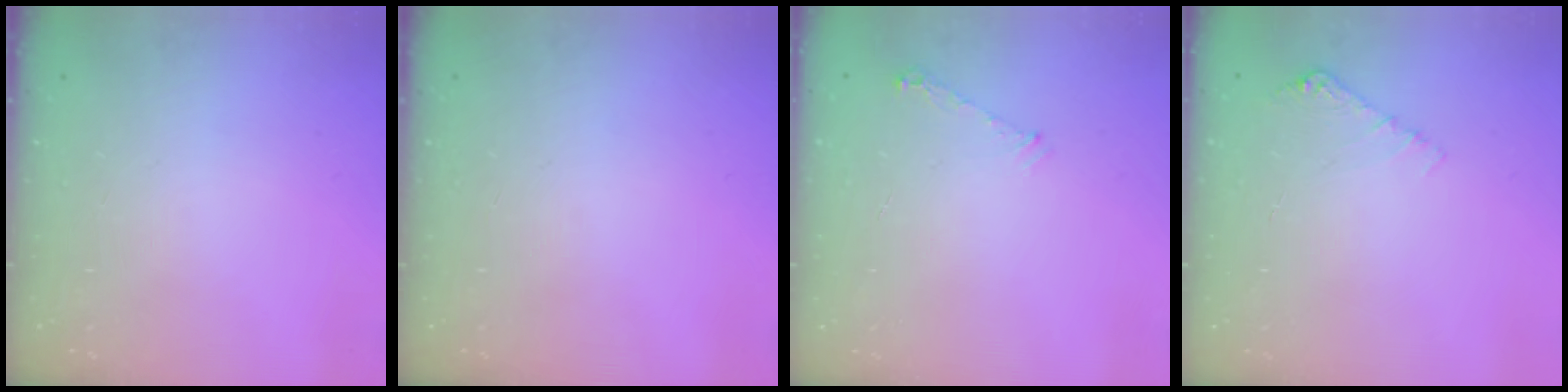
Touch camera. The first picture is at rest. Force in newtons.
{"total": 0.0}
{"total": 4.9, "press": 4.9, "slide": 0.5}
{"total": 4.3, "press": 4.3, "slide": 0.5}